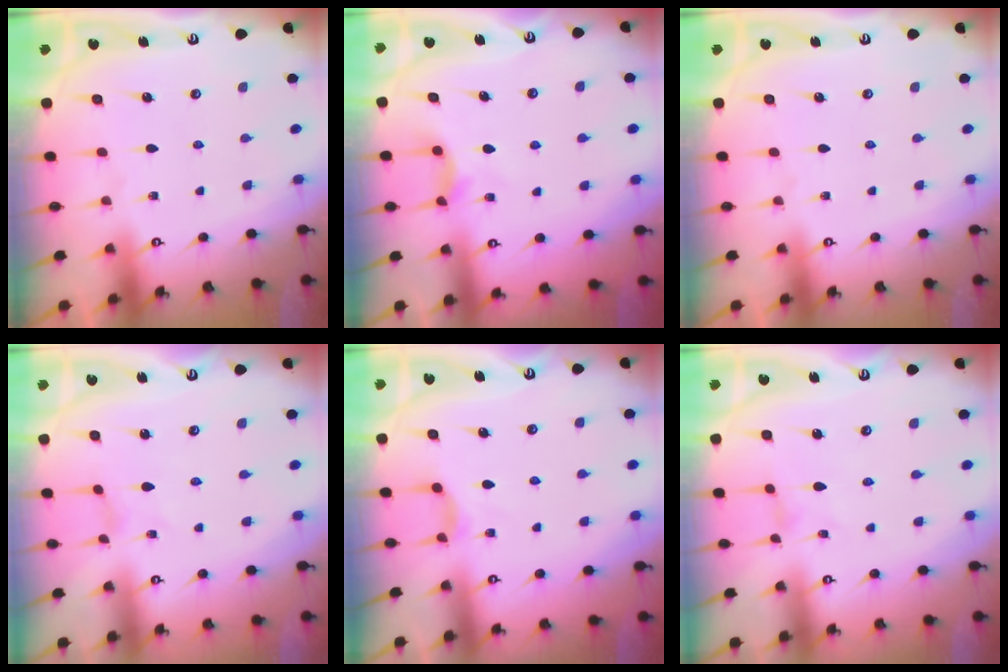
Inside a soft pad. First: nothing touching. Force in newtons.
{"total": 4.2, "press": 4.2, "slide": 0.6}
{"total": 0.0}
{"total": 0.0}
{"total": 3.1, "press": 3.1, "slide": 0.5}
{"total": 0.0}